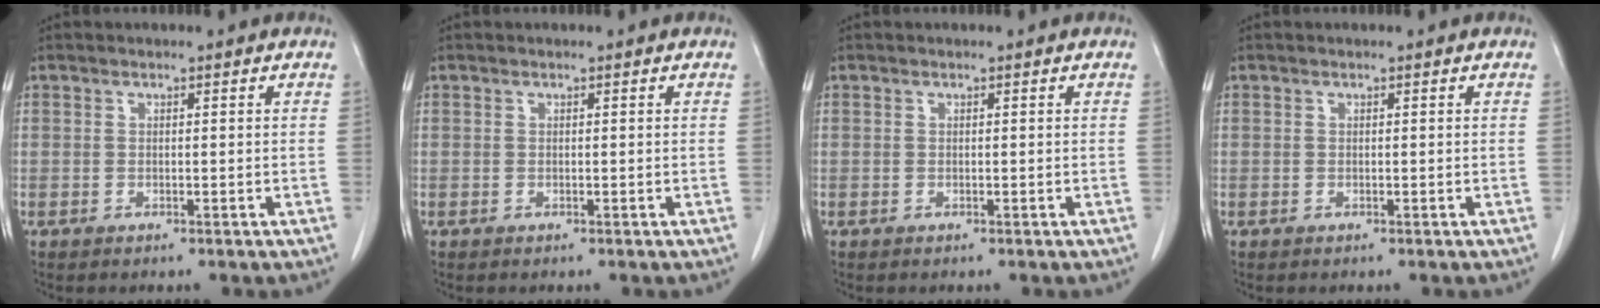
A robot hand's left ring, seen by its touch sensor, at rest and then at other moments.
{"total": 0.0}
{"total": 0.0}
{"total": 0.0}